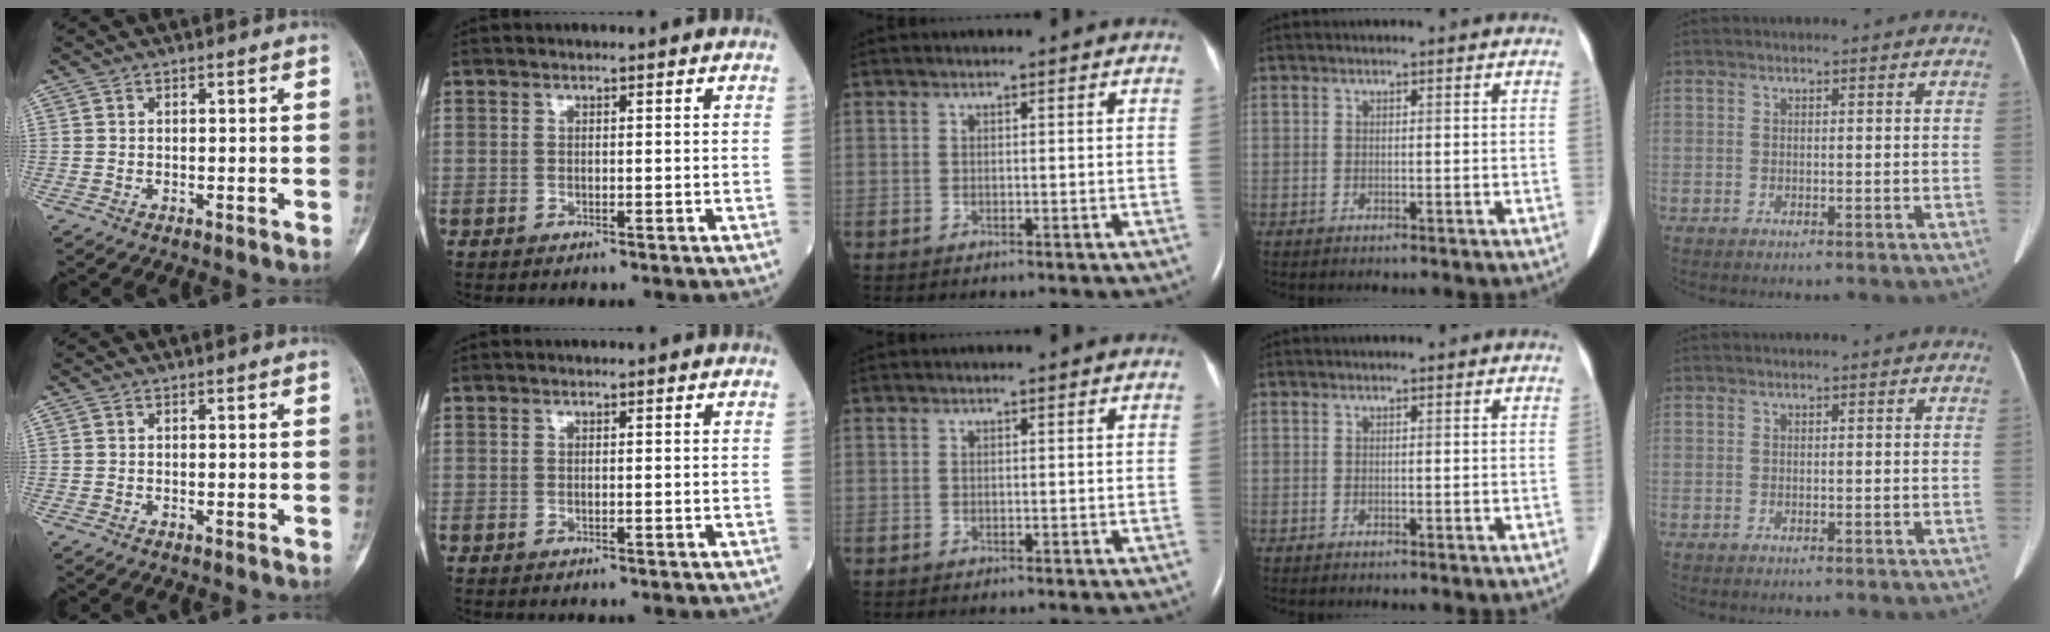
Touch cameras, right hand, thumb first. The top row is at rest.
{}